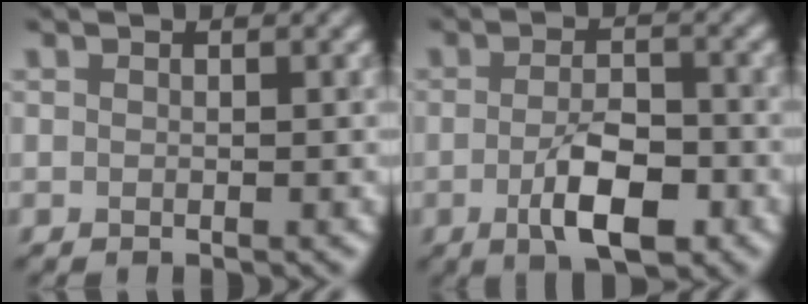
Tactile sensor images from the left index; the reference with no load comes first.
{"total": 5.4, "force": [-2.1, 2.0, 4.5], "torque": [-0.083, -0.003, -0.037]}